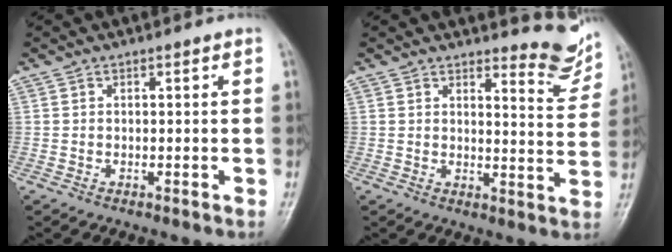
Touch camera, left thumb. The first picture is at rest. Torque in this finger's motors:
{"motor_torque": [0.13, 0.00, -0.26, -0.14, 0.00]}